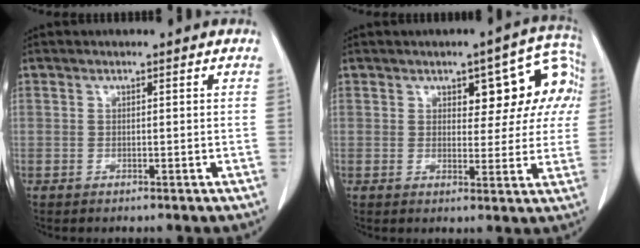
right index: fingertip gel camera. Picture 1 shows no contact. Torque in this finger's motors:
{"motor_torque": [0.61, 0.47, 0.19, 0.04]}